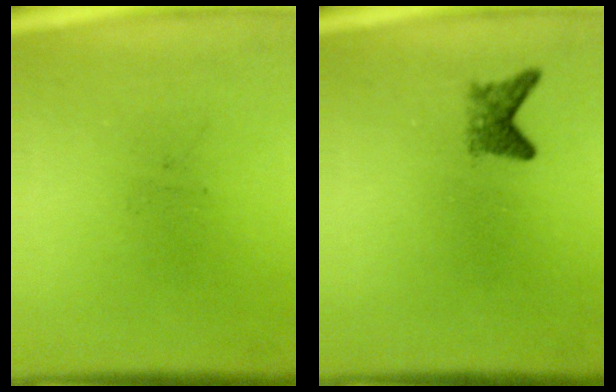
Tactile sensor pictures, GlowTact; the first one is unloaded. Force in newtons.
{"total": 2.1}